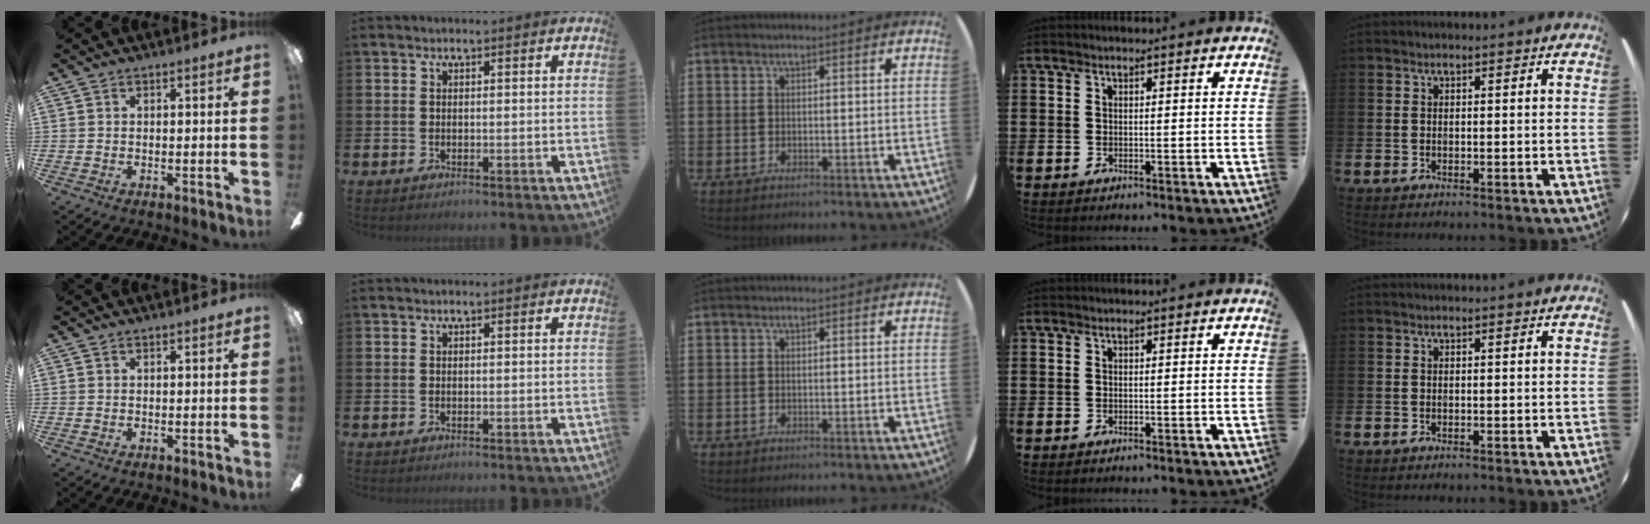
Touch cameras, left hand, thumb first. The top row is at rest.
{}